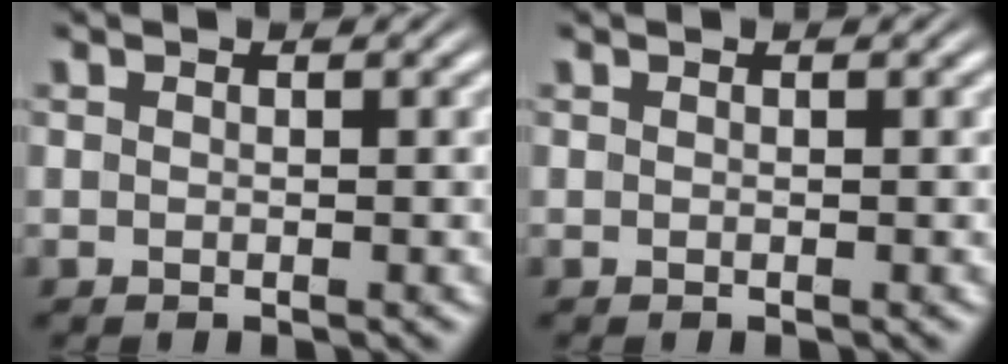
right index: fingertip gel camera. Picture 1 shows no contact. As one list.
[{"total": 0.0}]